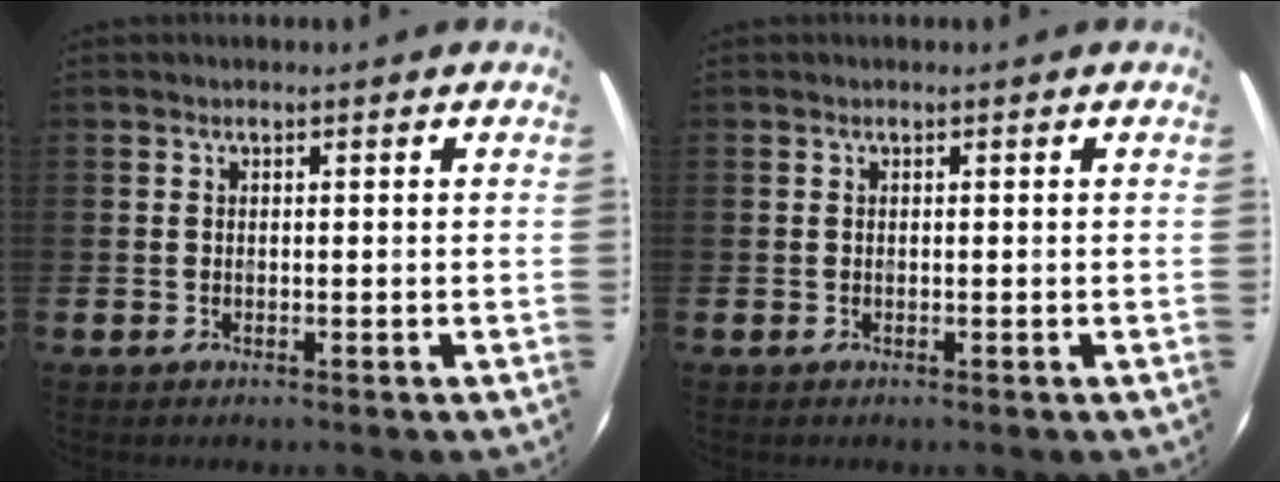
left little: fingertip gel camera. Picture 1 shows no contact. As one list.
[{"total": 0.0}]